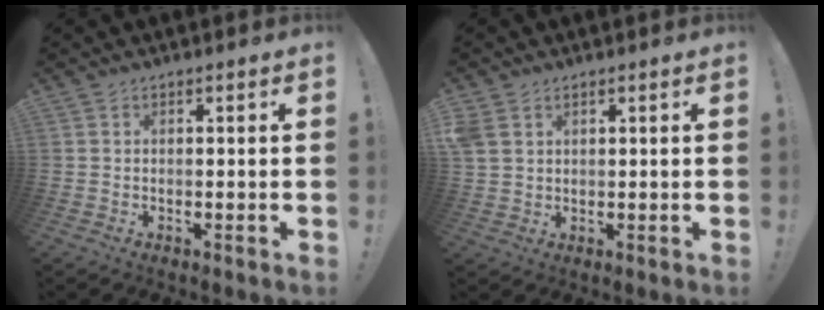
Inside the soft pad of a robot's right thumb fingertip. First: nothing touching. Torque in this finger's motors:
{"motor_torque": [-0.25, 0.26, 0.07, 0.19, 0.09]}